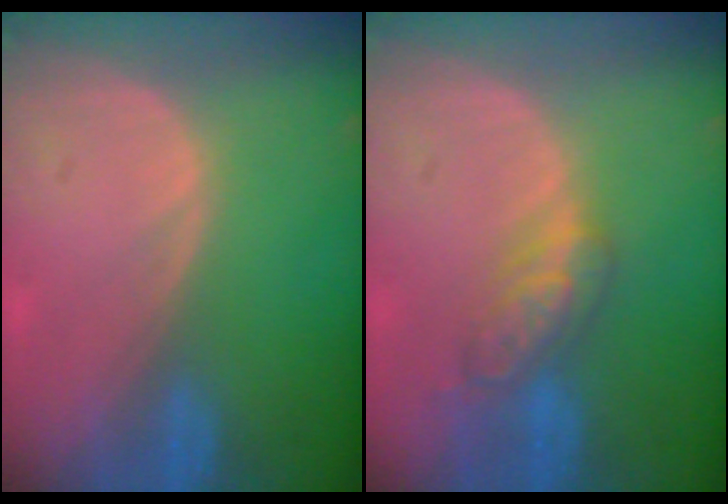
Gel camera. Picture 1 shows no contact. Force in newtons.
{"total": 5.2, "press": 5.1, "slide": 1.0}